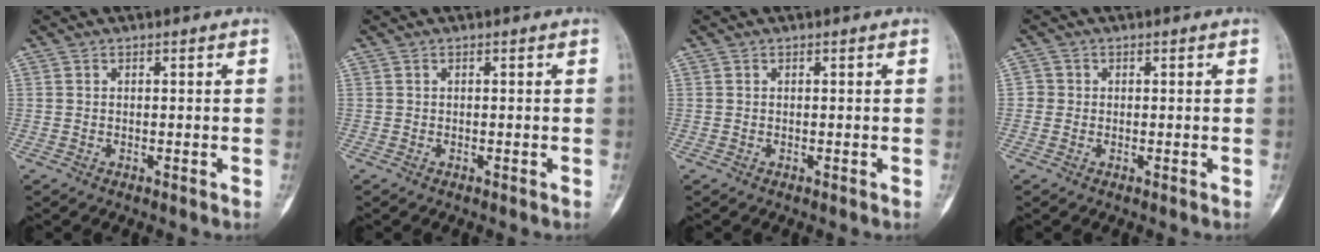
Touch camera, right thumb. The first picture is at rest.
{"total": 0.0}
{"total": 0.0}
{"total": 1.6, "force": [-0.1, 1.6, 0.3], "torque": [0.005, 0.006, -0.005]}